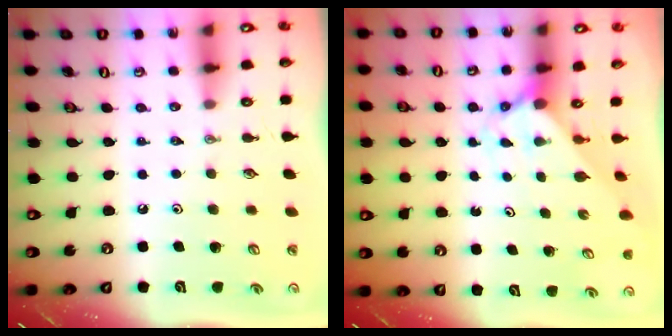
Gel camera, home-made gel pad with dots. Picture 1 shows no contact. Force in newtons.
{"total": 2.0, "press": 2.0, "slide": 0.2}